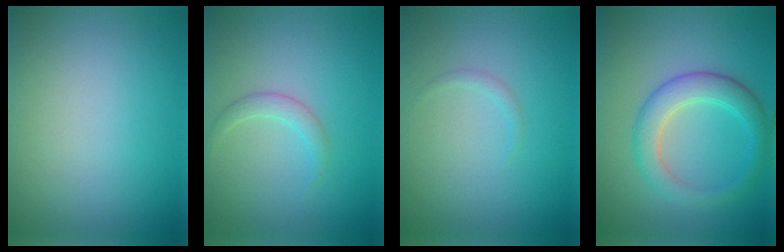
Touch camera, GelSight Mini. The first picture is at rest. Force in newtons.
{"total": 1.4, "press": 1.4, "slide": 0.0}
{"total": 0.6, "press": 0.5, "slide": 0.1}
{"total": 4.0, "press": 4.0, "slide": 0.1}